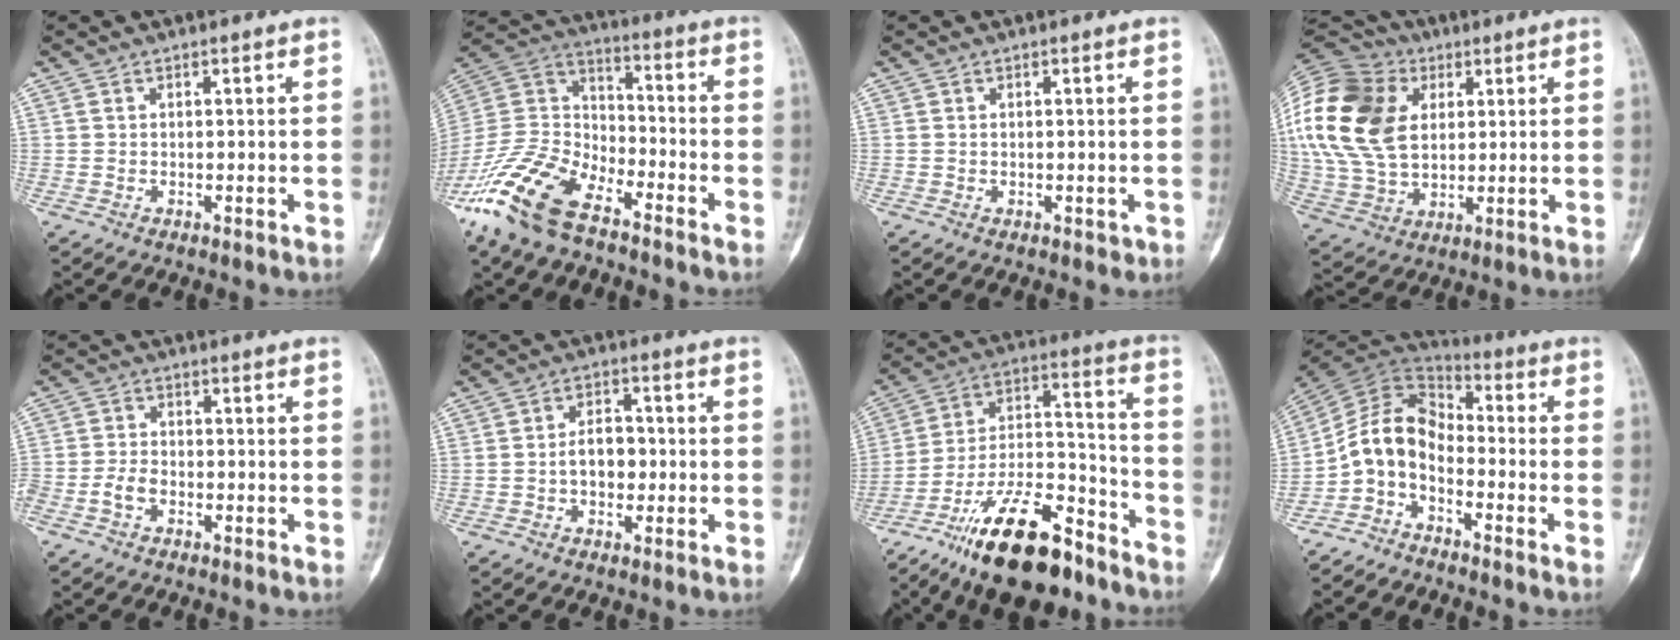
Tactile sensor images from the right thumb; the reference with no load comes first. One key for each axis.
{"total": 18.0, "fx": -12.2, "fy": 7.9, "fz": 10.6, "tx": -0.218, "ty": 0.055, "tz": -0.238}
{"total": 0.7, "fx": 0.0, "fy": 0.6, "fz": 0.4, "tx": -0.003, "ty": 0.000, "tz": 0.003}
{"total": 25.8, "fx": 6.6, "fy": 18.4, "fz": 16.8, "tx": -0.363, "ty": 0.025, "tz": 0.130}
{"total": 3.3, "fx": -1.6, "fy": 2.1, "fz": 2.1, "tx": -0.041, "ty": 0.013, "tz": -0.031}
{"total": 5.8, "fx": -0.7, "fy": 3.9, "fz": 4.2, "tx": -0.047, "ty": 0.019, "tz": -0.016}
{"total": 22.6, "fx": -15.4, "fy": 8.3, "fz": 14.4, "tx": -0.247, "ty": 0.088, "tz": -0.266}
{"total": 9.5, "fx": -4.1, "fy": 6.3, "fz": 5.9, "tx": -0.103, "ty": 0.070, "tz": -0.094}